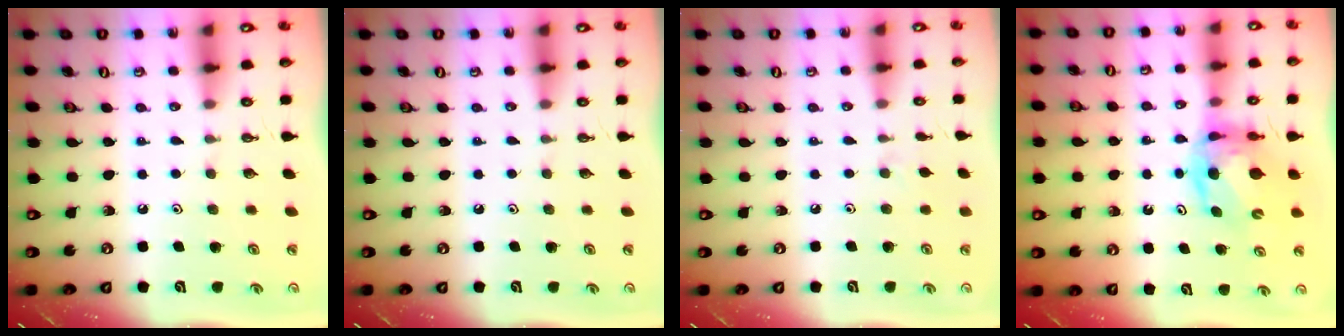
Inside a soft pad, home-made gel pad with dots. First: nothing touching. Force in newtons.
{"total": 0.0}
{"total": 2.2, "press": 2.1, "slide": 0.4}
{"total": 7.9, "press": 7.8, "slide": 1.1}